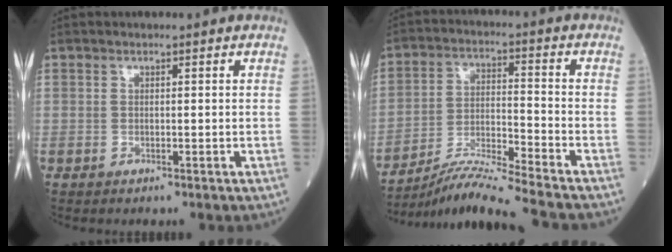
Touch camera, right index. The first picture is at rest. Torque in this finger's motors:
{"motor_torque": [0.69, -0.70, 0.32, 0.08]}